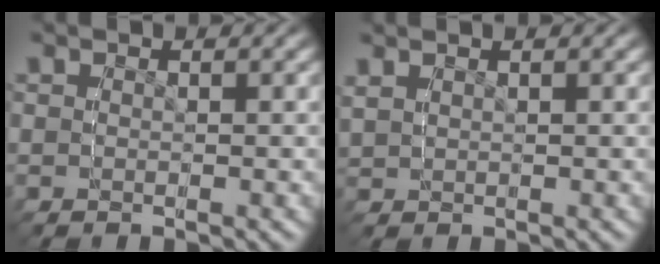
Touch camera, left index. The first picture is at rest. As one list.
[{"total": 0.5, "force": [0.4, -0.2, 0.1], "torque": [-0.004, 0.009, 0.010]}]